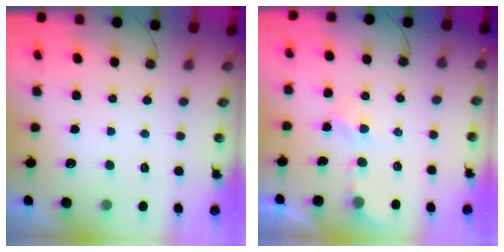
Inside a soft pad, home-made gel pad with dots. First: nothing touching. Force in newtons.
{"total": 3.1, "press": 3.0, "slide": 0.4}